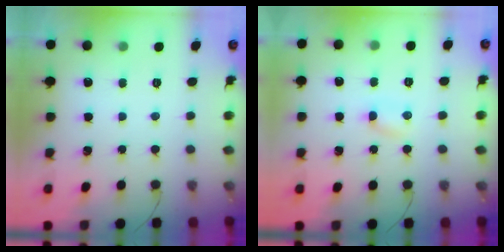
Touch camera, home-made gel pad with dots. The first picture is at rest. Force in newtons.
{"total": 1.8, "press": 1.7, "slide": 0.5}